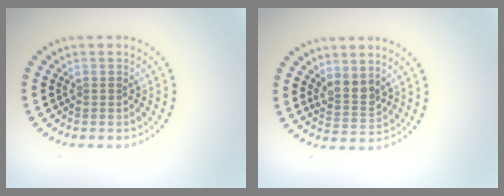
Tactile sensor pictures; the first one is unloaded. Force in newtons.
{"total": 2.3, "press": 1.9, "slide": 1.3}